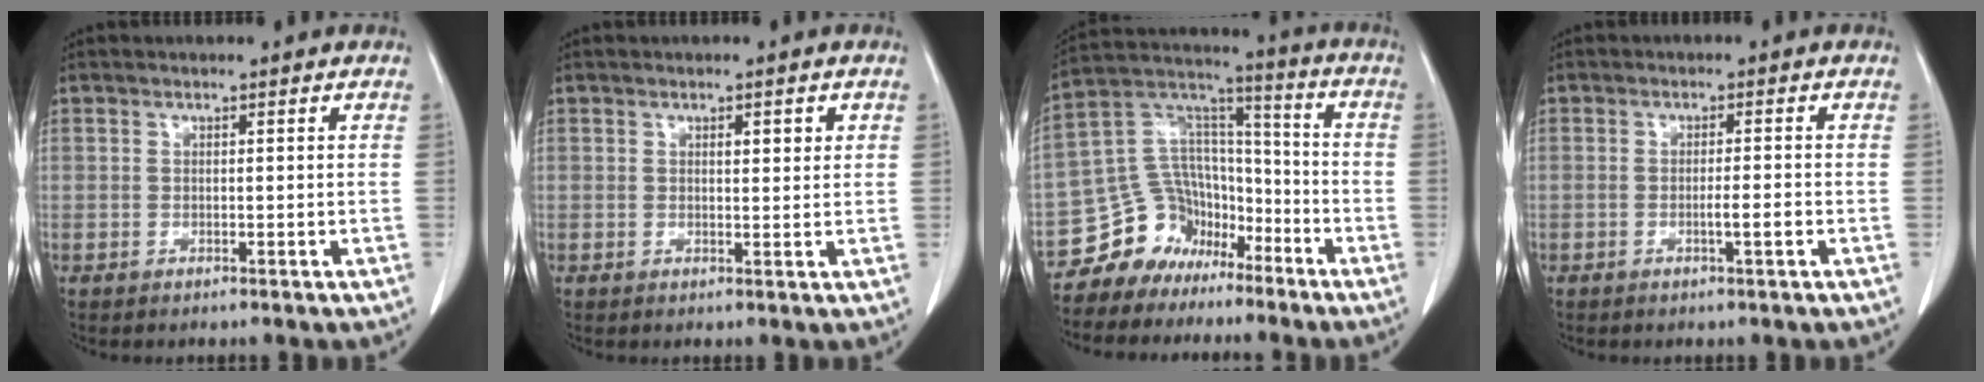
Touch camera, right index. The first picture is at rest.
{"total": 2.1, "force": [0.9, 0.7, 1.7], "torque": [-0.024, -0.001, 0.011]}
{"total": 12.0, "force": [-8.4, 8.4, 1.8], "torque": [-0.039, 0.083, -0.149]}
{"total": 2.2, "force": [-0.7, -0.1, 2.0], "torque": [-0.035, 0.001, -0.011]}